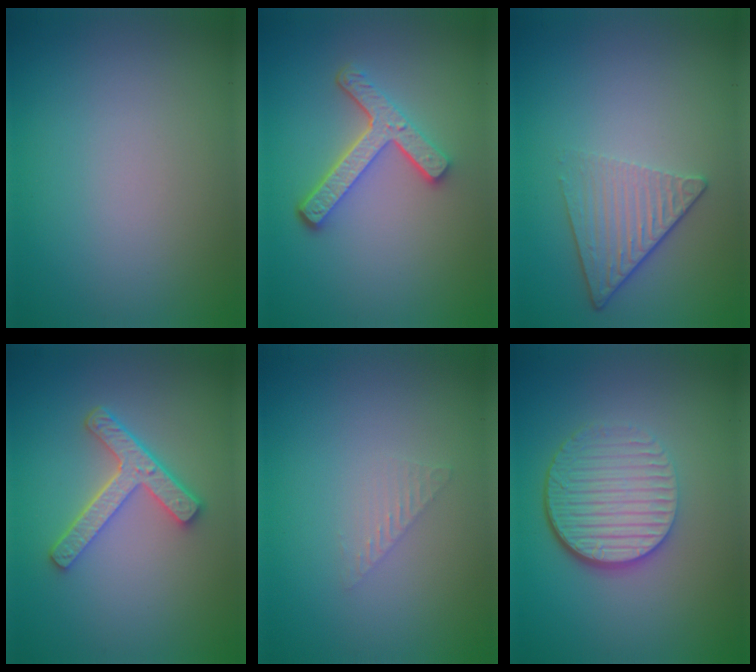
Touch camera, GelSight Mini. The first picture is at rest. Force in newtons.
{"total": 4.4, "press": 3.3, "slide": 2.9}
{"total": 3.6, "press": 2.6, "slide": 2.4}
{"total": 4.4, "press": 3.3, "slide": 2.9}
{"total": 1.0, "press": 1.0, "slide": 0.0}
{"total": 6.1, "press": 4.2, "slide": 4.4}